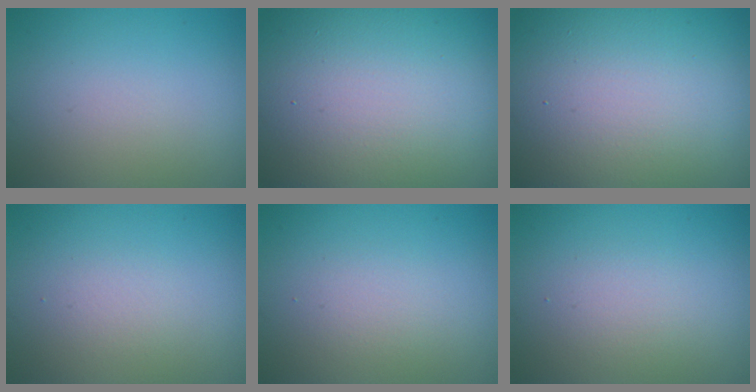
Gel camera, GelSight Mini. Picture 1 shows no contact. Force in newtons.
{"total": 21.1, "press": 21.1, "slide": 1.1}
{"total": 21.1, "press": 21.1, "slide": 1.1}
{"total": 1.1, "press": 1.1, "slide": 0.1}
{"total": 1.5, "press": 1.5, "slide": 0.1}
{"total": 1.7, "press": 1.7, "slide": 0.1}